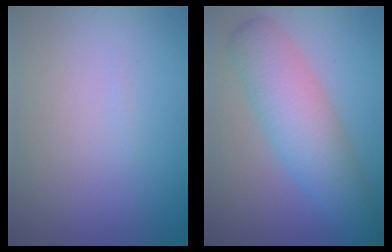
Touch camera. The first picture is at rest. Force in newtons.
{"total": 5.8, "press": 5.8, "slide": 0.1}